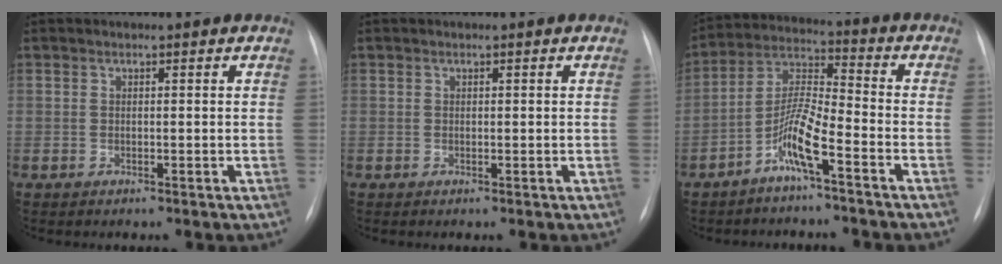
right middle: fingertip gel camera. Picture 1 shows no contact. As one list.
[{"total": 0.0}, {"total": 7.5, "force": [-4.2, 0.5, 6.2], "torque": [-0.137, 0.012, -0.085]}]